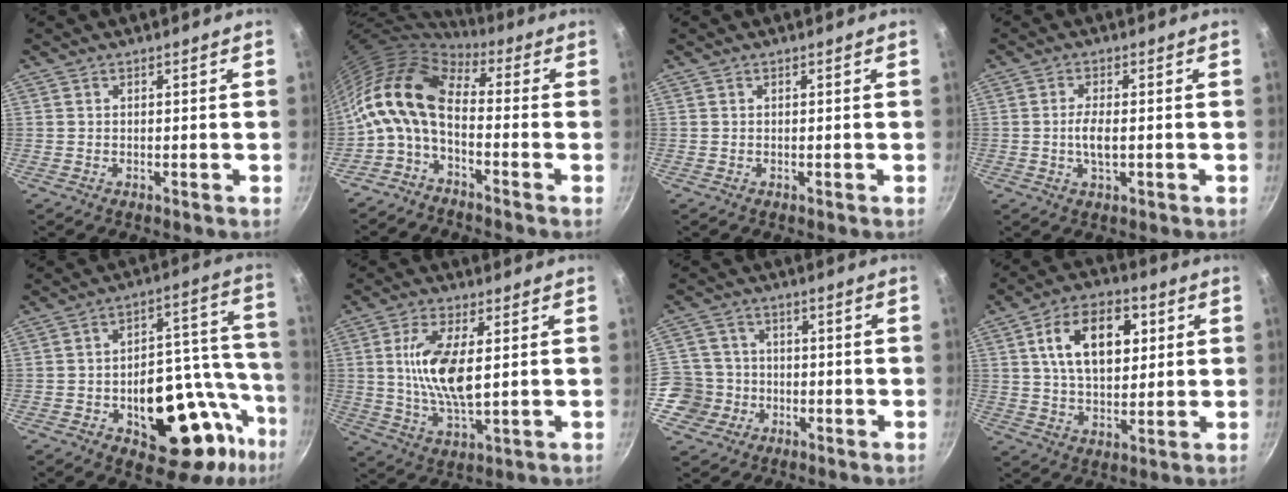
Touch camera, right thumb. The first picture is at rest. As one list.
[{"total": 13.3, "force": [-1.8, 7.2, 11.1], "torque": [-0.214, 0.032, -0.052]}, {"total": 0.0}, {"total": 4.2, "force": [-0.5, 1.7, 3.8], "torque": [-0.072, 0.004, -0.011]}, {"total": 25.9, "force": [-9.2, 15.0, 19.0], "torque": [-0.181, 0.052, -0.118]}, {"total": 11.9, "force": [1.8, 4.7, 10.8], "torque": [-0.208, -0.008, 0.036]}, {"total": 9.0, "force": [-2.4, 8.5, 1.6], "torque": [0.000, 0.032, -0.051]}, {"total": 15.3, "force": [4.1, 9.4, 11.4], "torque": [-0.157, 0.000, 0.063]}]